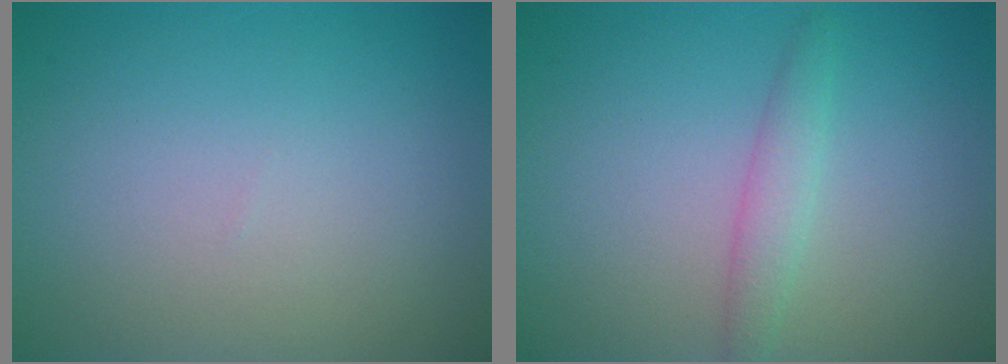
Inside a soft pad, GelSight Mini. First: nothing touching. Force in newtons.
{"total": 1.9, "press": 1.9, "slide": 0.1}